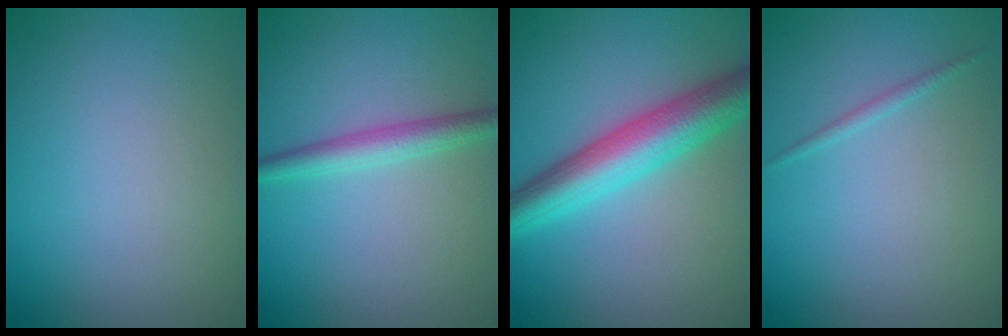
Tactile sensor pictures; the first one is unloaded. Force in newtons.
{"total": 2.4, "press": 2.4, "slide": 0.1}
{"total": 6.5, "press": 6.5, "slide": 0.2}
{"total": 0.7, "press": 0.7, "slide": 0.0}